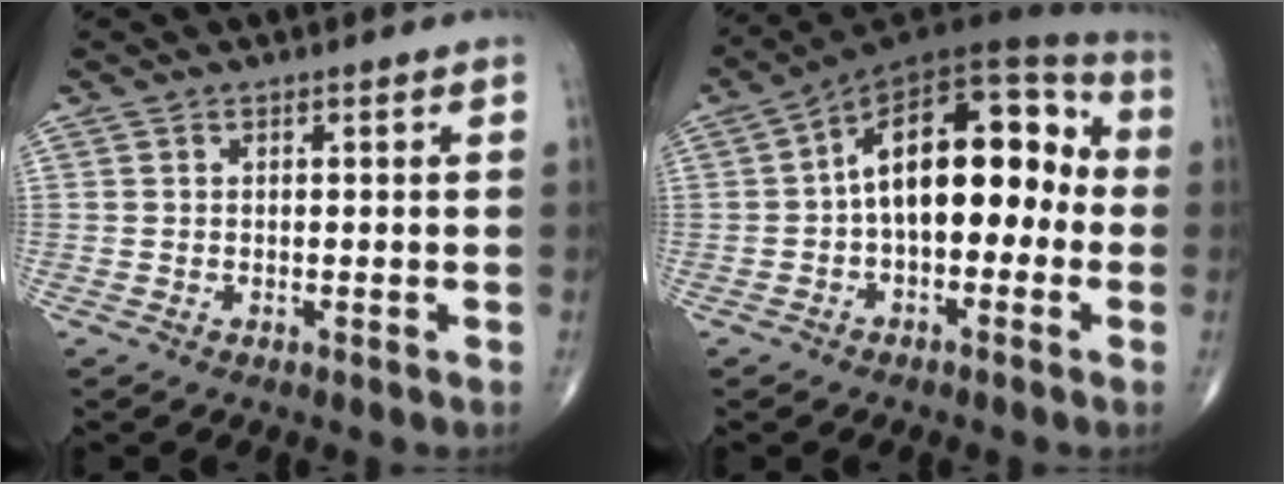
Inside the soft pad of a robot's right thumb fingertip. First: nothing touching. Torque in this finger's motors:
{"motor_torque": [-0.26, 1.63, 1.07, 0.56, 0.36]}